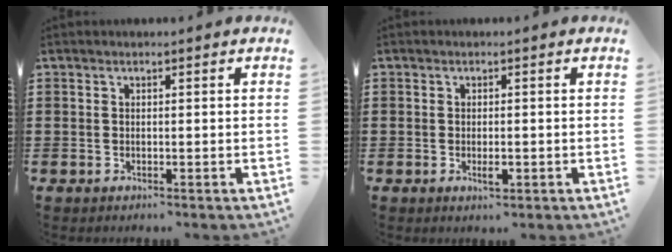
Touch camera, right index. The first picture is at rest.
{"total": 1.9, "force": [-0.5, 0.6, 1.7], "torque": [-0.030, -0.001, -0.009]}